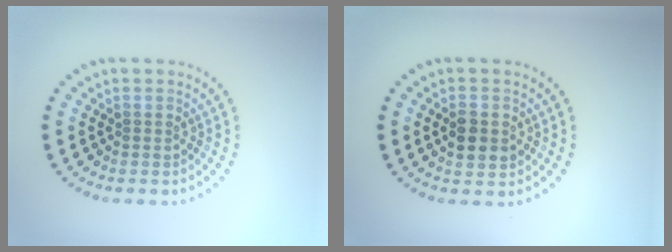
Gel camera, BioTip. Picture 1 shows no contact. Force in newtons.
{"total": 2.9, "press": 2.9, "slide": 0.2}